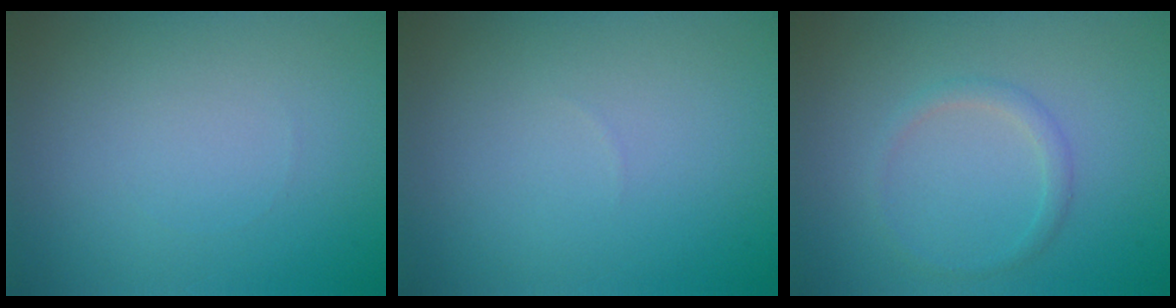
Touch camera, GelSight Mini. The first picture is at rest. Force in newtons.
{"total": 0.0}
{"total": 1.2, "press": 1.2, "slide": 0.1}